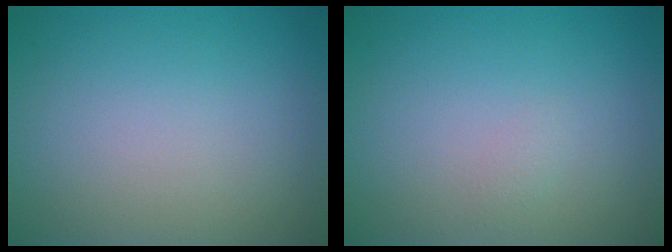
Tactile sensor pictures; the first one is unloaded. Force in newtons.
{"total": 0.5, "press": 0.5, "slide": 0.0}